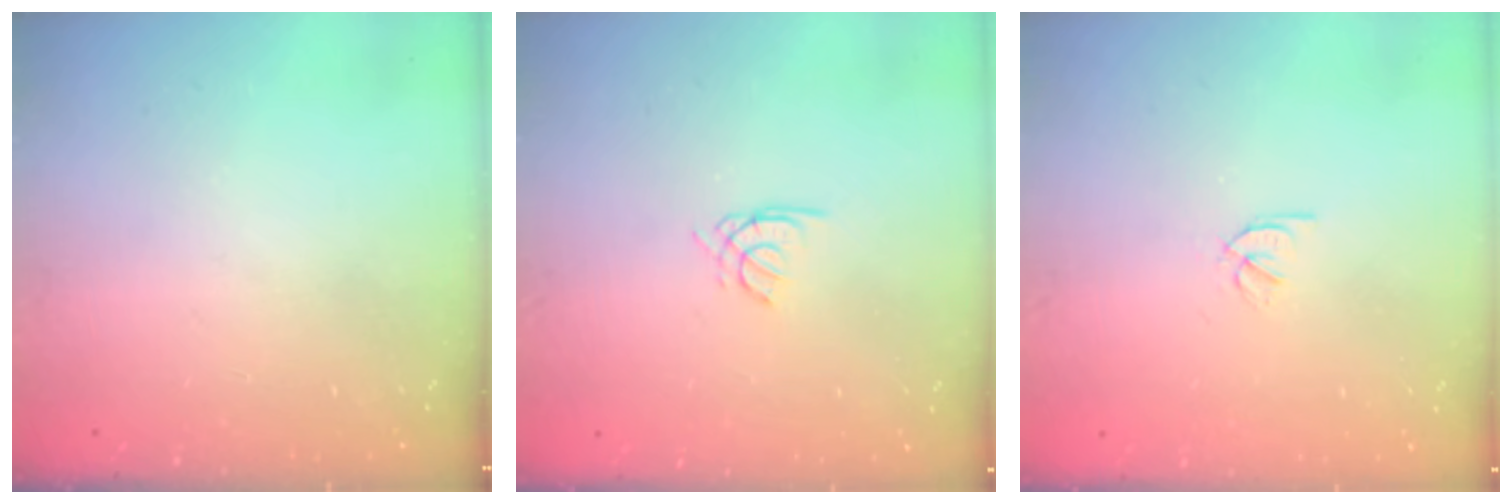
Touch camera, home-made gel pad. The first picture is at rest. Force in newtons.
{"total": 1.5, "press": 1.4, "slide": 0.4}
{"total": 2.1, "press": 2.1, "slide": 0.4}